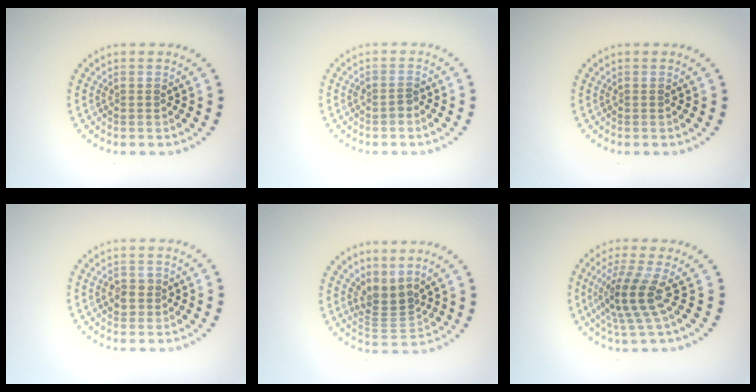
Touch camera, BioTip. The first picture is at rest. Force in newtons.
{"total": 0.9, "press": 0.8, "slide": 0.4}
{"total": 0.0}
{"total": 1.7, "press": 1.7, "slide": 0.4}
{"total": 2.8, "press": 2.0, "slide": 1.9}
{"total": 4.1, "press": 2.9, "slide": 2.9}